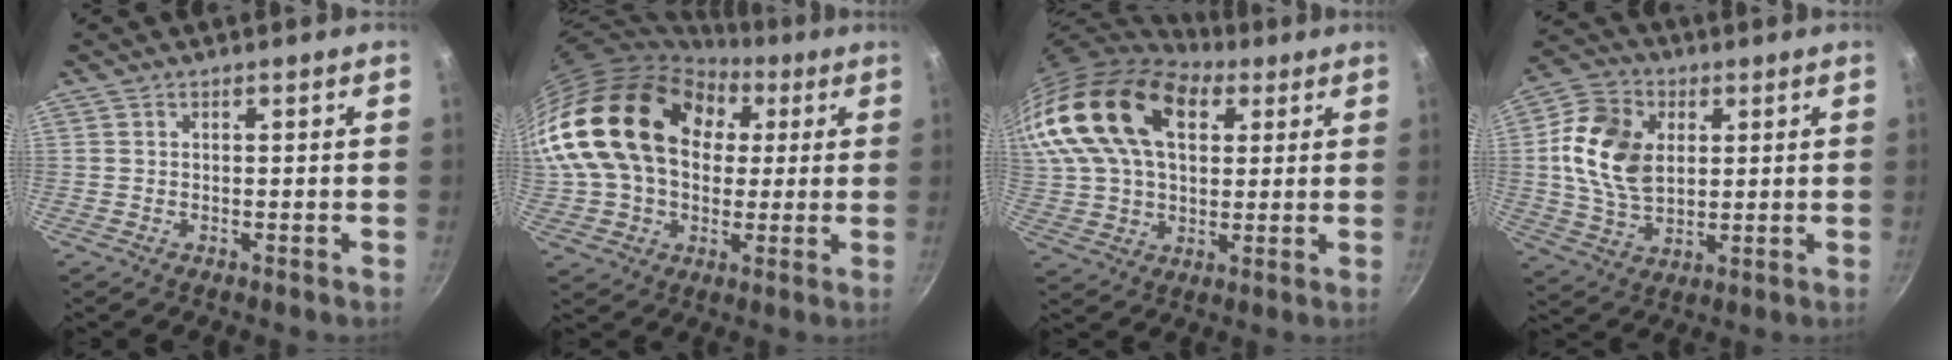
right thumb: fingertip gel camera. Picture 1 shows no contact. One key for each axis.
{"total": 26.1, "fx": 5.0, "fy": 19.0, "fz": 17.2, "tx": -0.324, "ty": 0.046, "tz": 0.084}
{"total": 24.5, "fx": 9.3, "fy": 15.2, "fz": 16.9, "tx": -0.320, "ty": 0.007, "tz": 0.162}
{"total": 14.5, "fx": 2.5, "fy": 10.1, "fz": 10.0, "tx": -0.170, "ty": -0.003, "tz": 0.042}